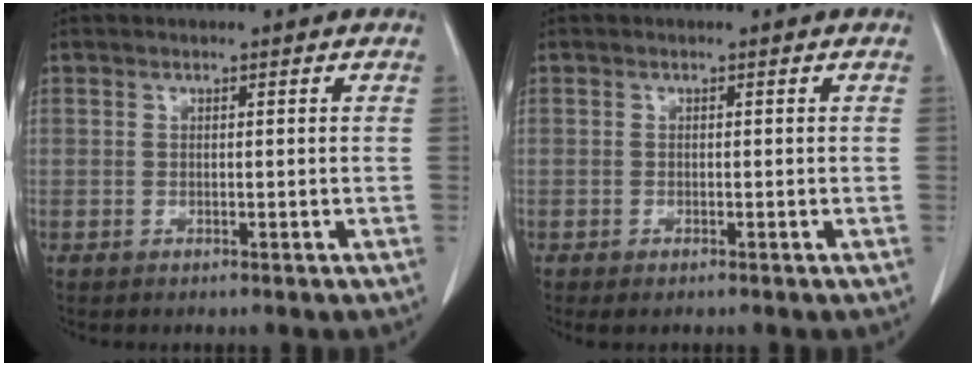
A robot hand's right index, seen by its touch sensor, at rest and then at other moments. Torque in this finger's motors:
{"motor_torque": [0.15, 0.02, -0.01, 0.01]}